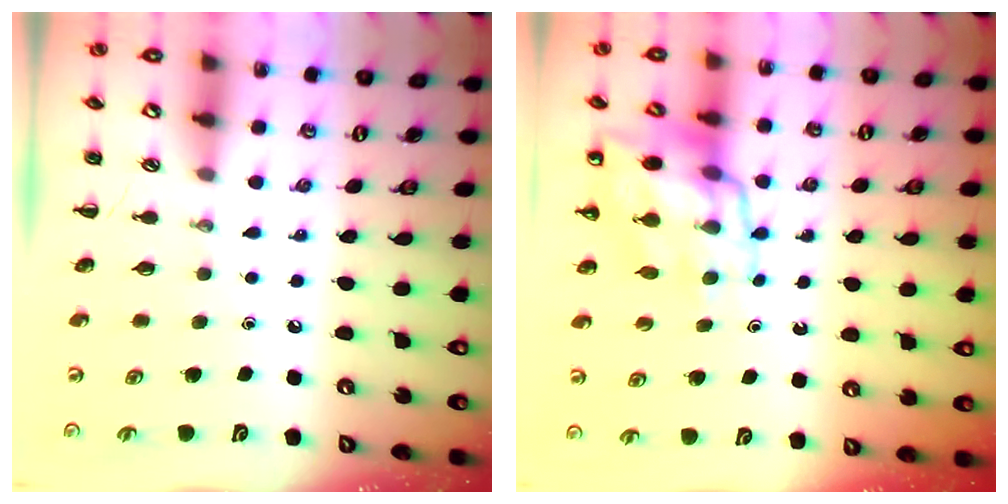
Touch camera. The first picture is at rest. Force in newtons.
{"total": 13.3, "press": 12.9, "slide": 3.3}